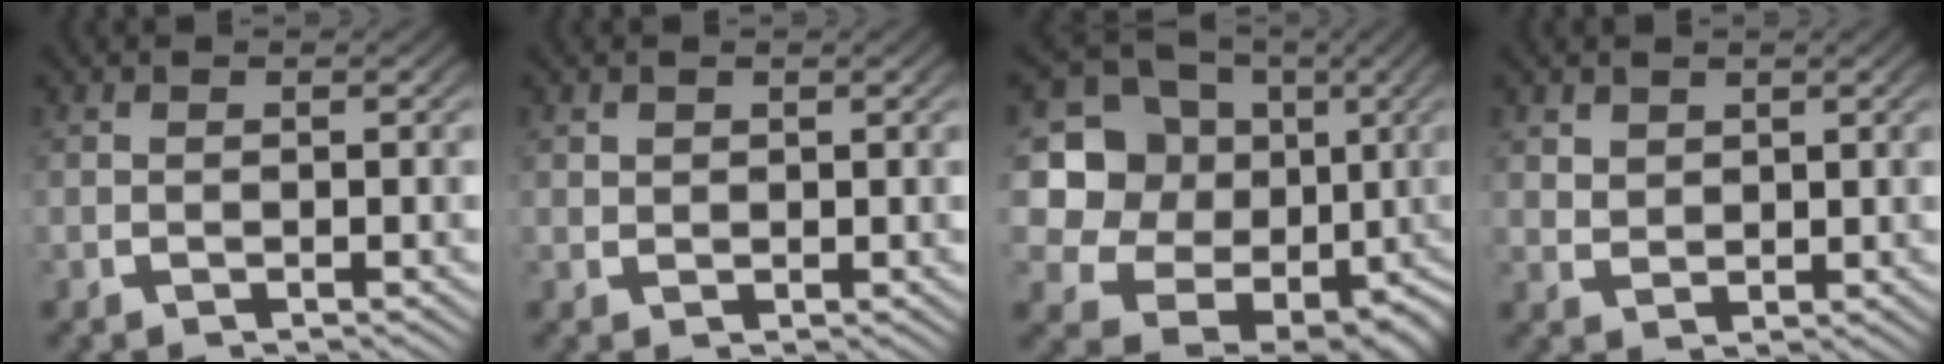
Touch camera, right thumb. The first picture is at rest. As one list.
[{"total": 0.9, "force": [0.6, 0.6, 0.2], "torque": [0.000, -0.006, 0.020]}, {"total": 15.1, "force": [0.4, 12.2, 8.9], "torque": [-0.176, -0.038, 0.014]}, {"total": 1.8, "force": [1.3, 1.1, 0.5], "torque": [-0.008, -0.009, 0.037]}]